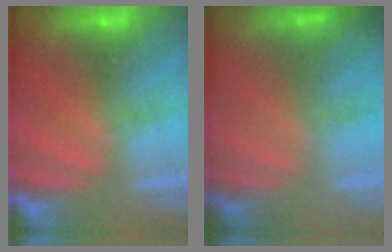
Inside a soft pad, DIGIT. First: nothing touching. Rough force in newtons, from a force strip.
{"total": 1.8}